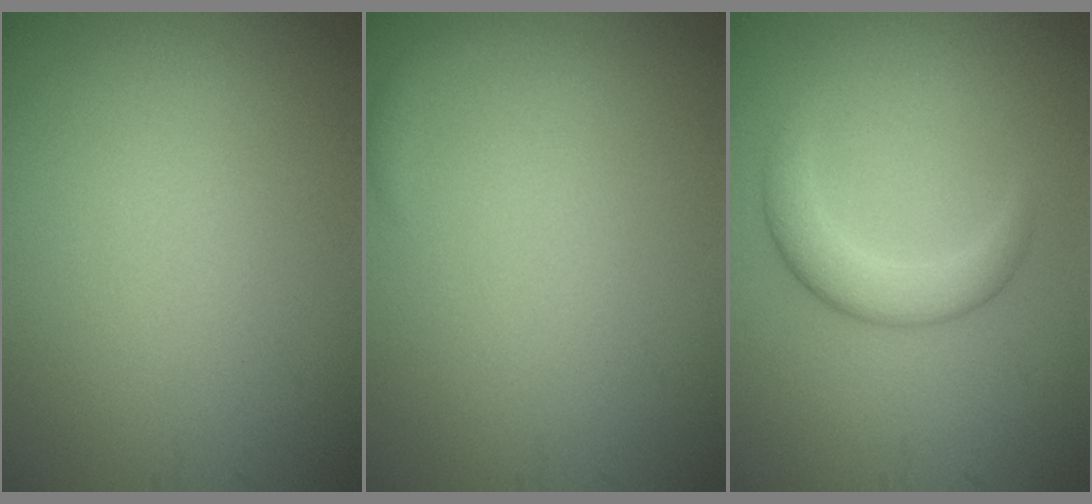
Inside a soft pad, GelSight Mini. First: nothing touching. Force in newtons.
{"total": 0.9, "press": 0.9, "slide": 0.1}
{"total": 3.2, "press": 3.2, "slide": 0.0}